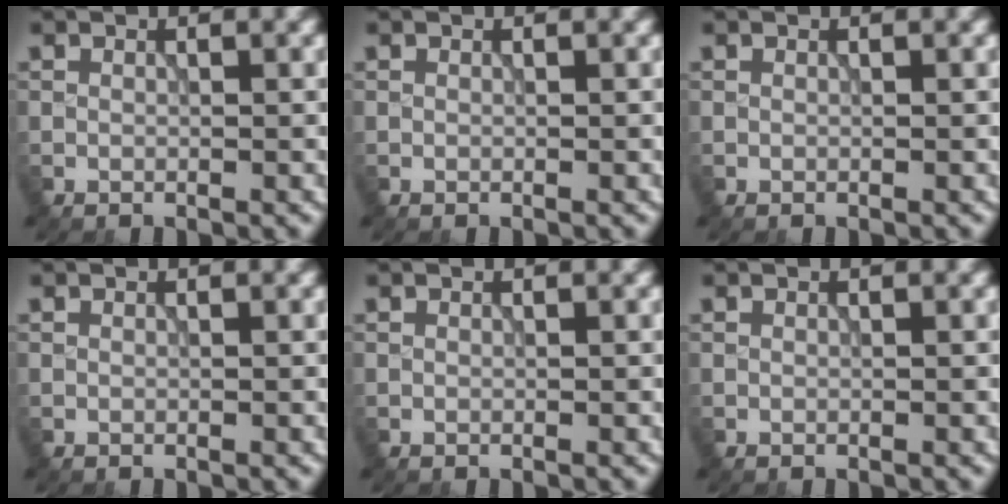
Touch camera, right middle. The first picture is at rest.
{"total": 0.0}
{"total": 0.0}
{"total": 0.0}
{"total": 0.0}
{"total": 0.0}